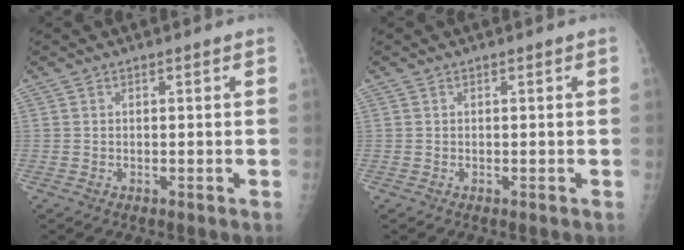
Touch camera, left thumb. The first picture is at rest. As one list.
[{"total": 0.0}]